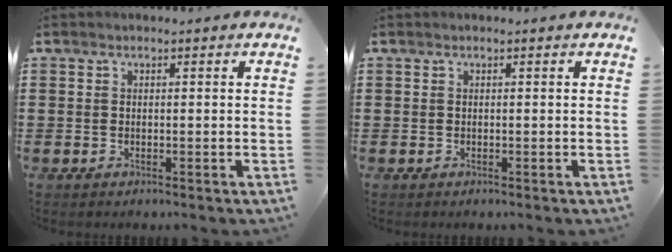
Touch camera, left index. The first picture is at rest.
{"total": 0.0}